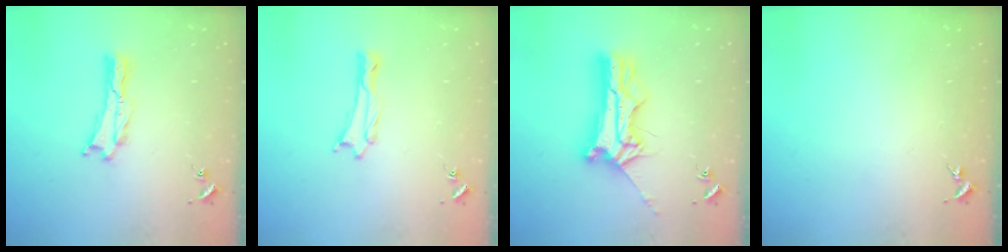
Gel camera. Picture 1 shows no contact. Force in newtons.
{"total": 0.0}
{"total": 10.5, "press": 10.5, "slide": 0.9}
{"total": 0.0}